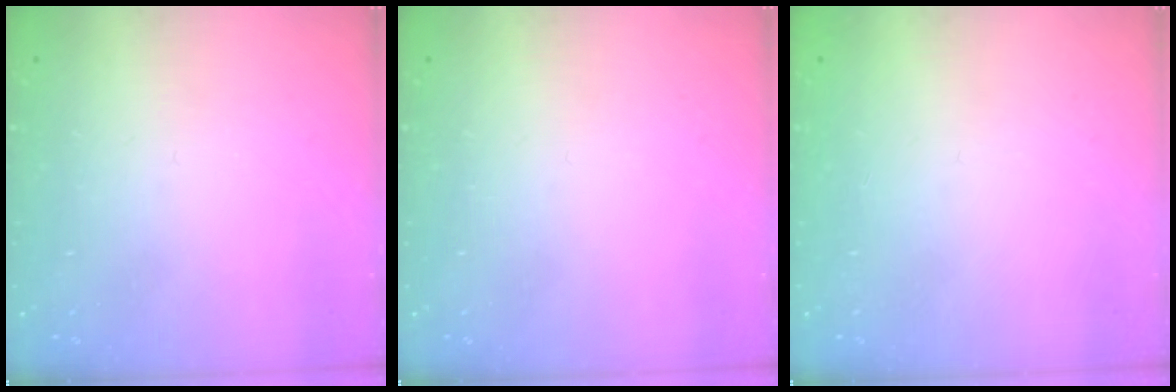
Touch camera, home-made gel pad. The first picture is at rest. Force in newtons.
{"total": 0.0}
{"total": 1.1, "press": 1.0, "slide": 0.1}